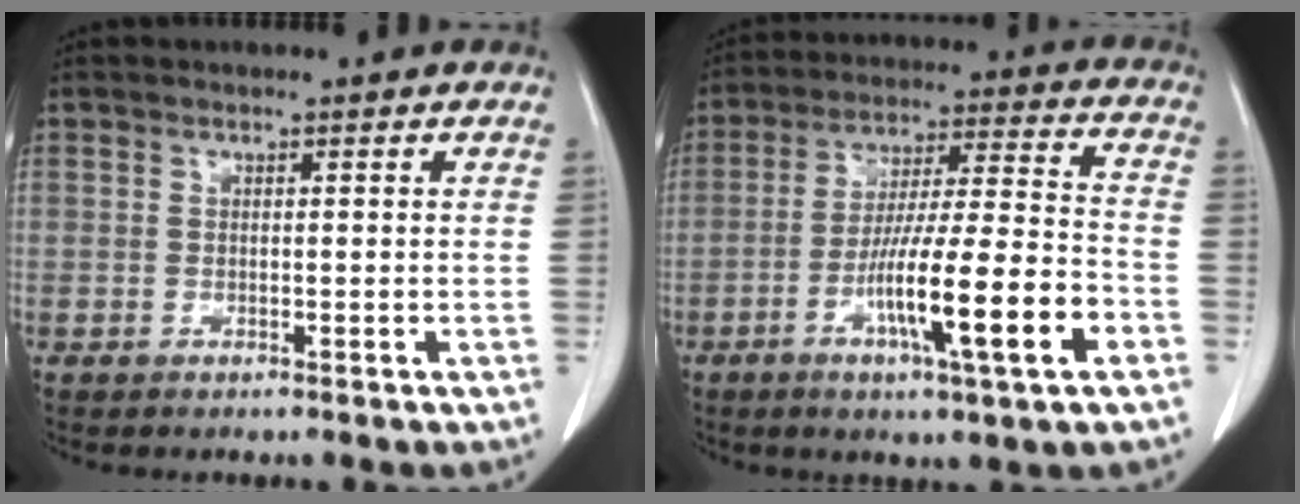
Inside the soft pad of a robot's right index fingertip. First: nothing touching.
{"total": 16.1, "force": [-6.3, 0.6, 14.8], "torque": [-0.256, -0.007, -0.103]}